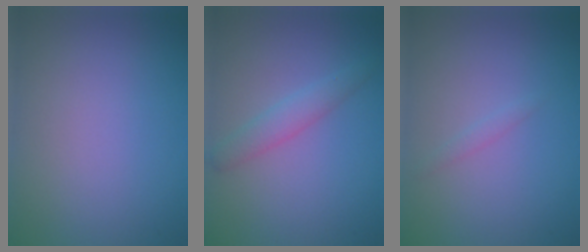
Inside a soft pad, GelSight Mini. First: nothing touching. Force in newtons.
{"total": 2.1, "press": 2.1, "slide": 0.0}
{"total": 0.6, "press": 0.6, "slide": 0.0}